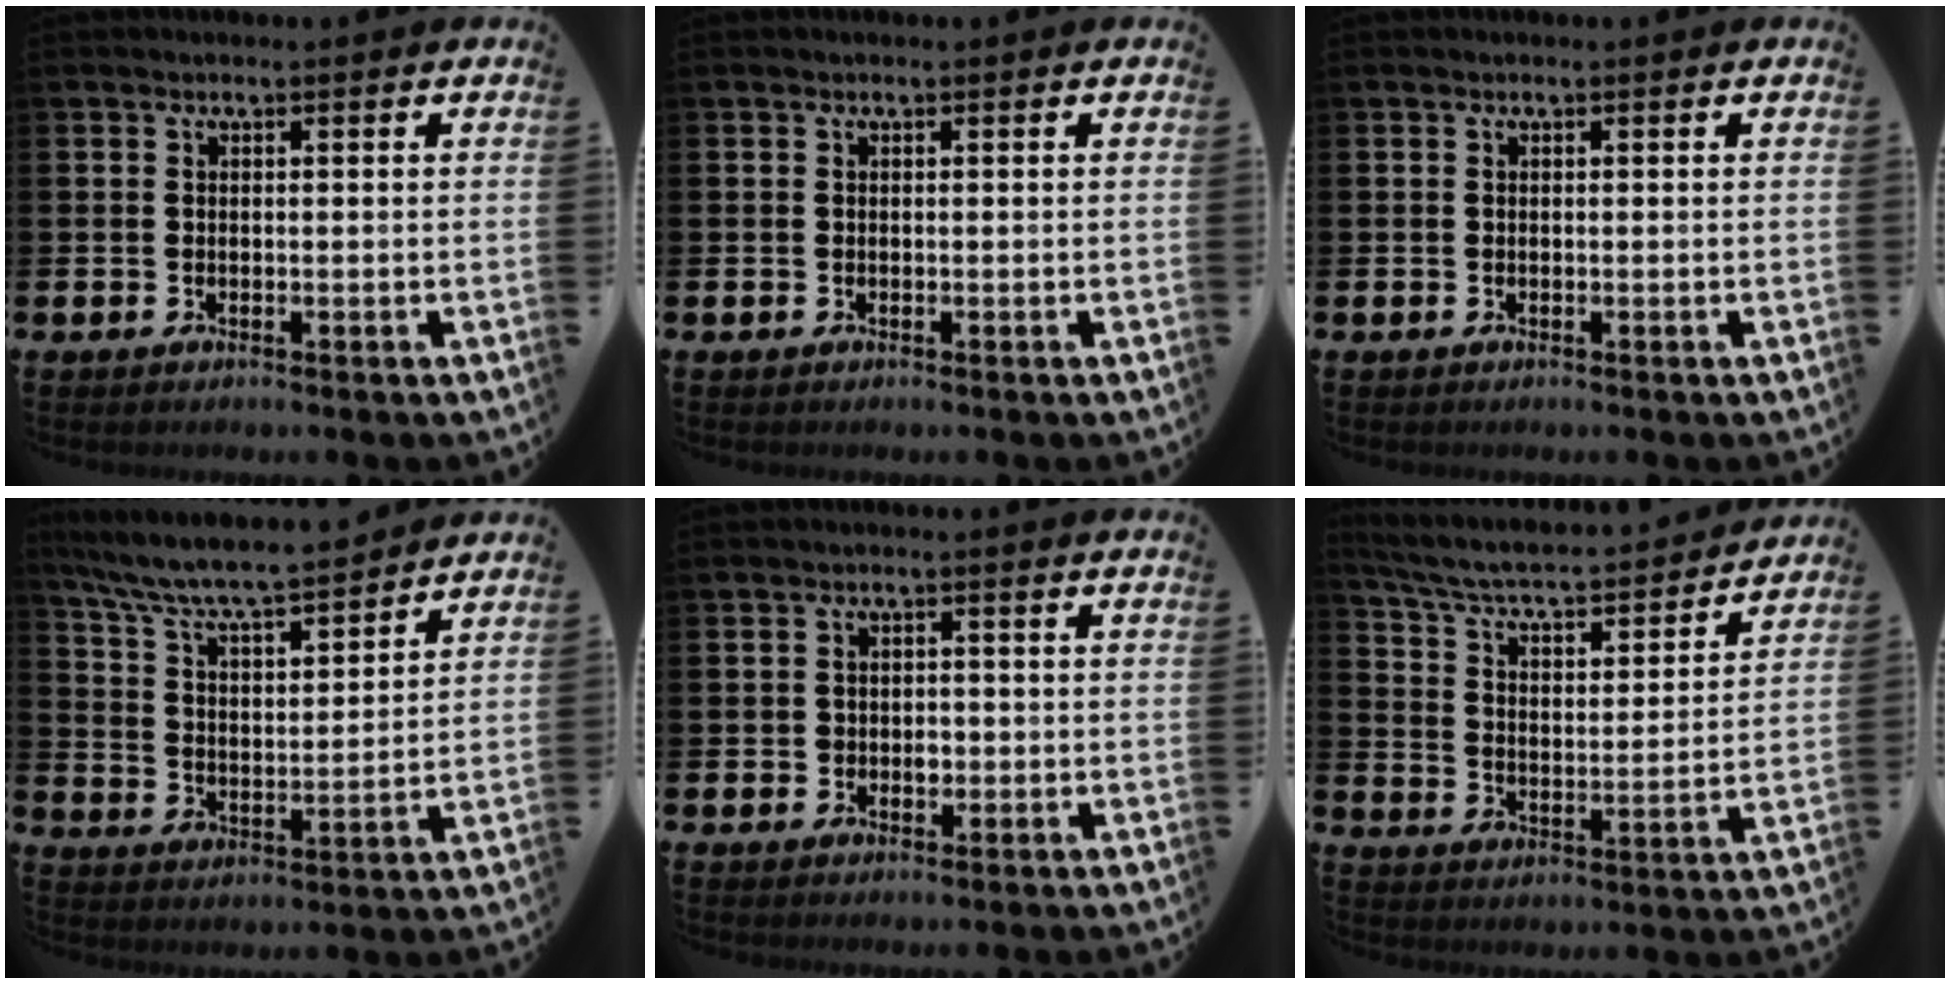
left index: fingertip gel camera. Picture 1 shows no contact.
{"total": 0.0}
{"total": 0.0}
{"total": 7.7, "force": [7.3, 0.5, 2.3], "torque": [-0.081, -0.055, 0.126]}
{"total": 1.7, "force": [-0.2, 1.5, 0.7], "torque": [0.005, 0.000, -0.011]}
{"total": 6.2, "force": [5.6, 1.0, 2.3], "torque": [-0.075, -0.045, 0.089]}